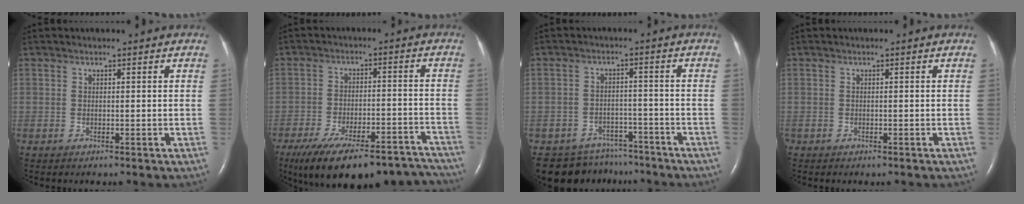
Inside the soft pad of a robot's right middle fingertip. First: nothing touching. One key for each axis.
{"total": 21.2, "fx": -17.6, "fy": 6.4, "fz": 10.0, "tx": -0.141, "ty": 0.001, "tz": -0.245}
{"total": 10.3, "fx": -9.1, "fy": 4.8, "fz": 1.0, "tx": -0.023, "ty": 0.011, "tz": -0.124}
{"total": 0.0}